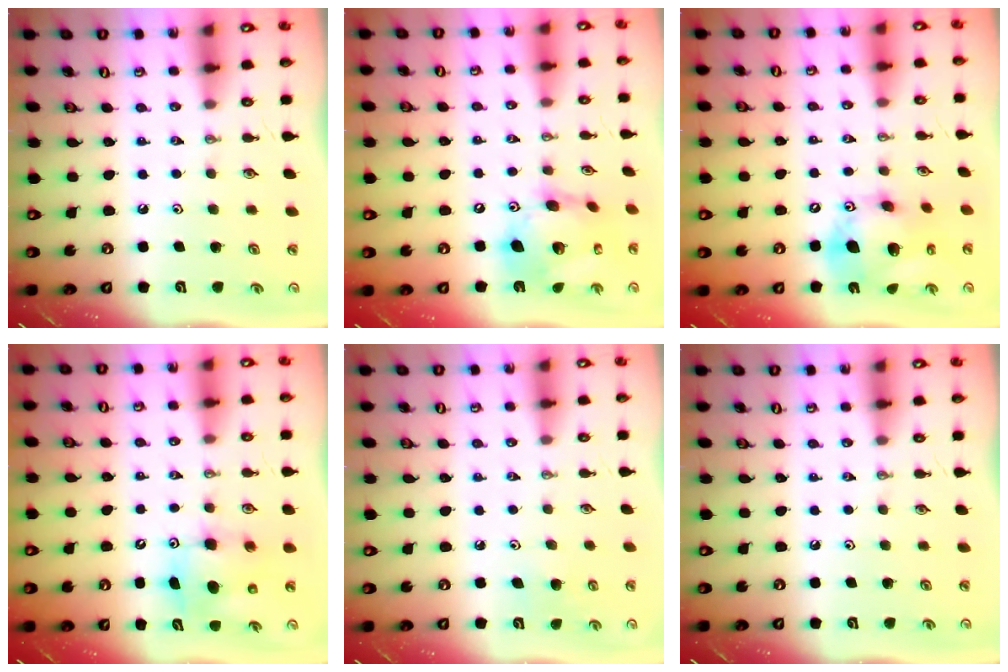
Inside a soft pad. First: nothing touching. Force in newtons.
{"total": 17.1, "press": 17.0, "slide": 1.8}
{"total": 16.0, "press": 15.7, "slide": 2.9}
{"total": 8.3, "press": 8.0, "slide": 2.0}
{"total": 4.4, "press": 4.4, "slide": 0.4}
{"total": 0.0}